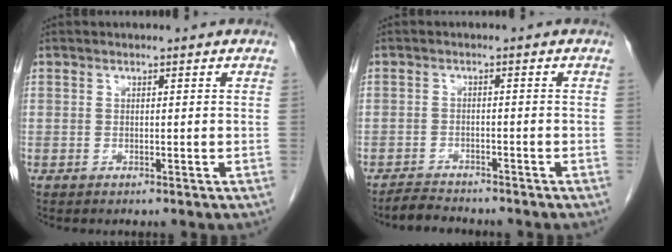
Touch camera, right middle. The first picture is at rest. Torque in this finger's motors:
{"motor_torque": [0.29, -0.24, -0.03, 0.00]}